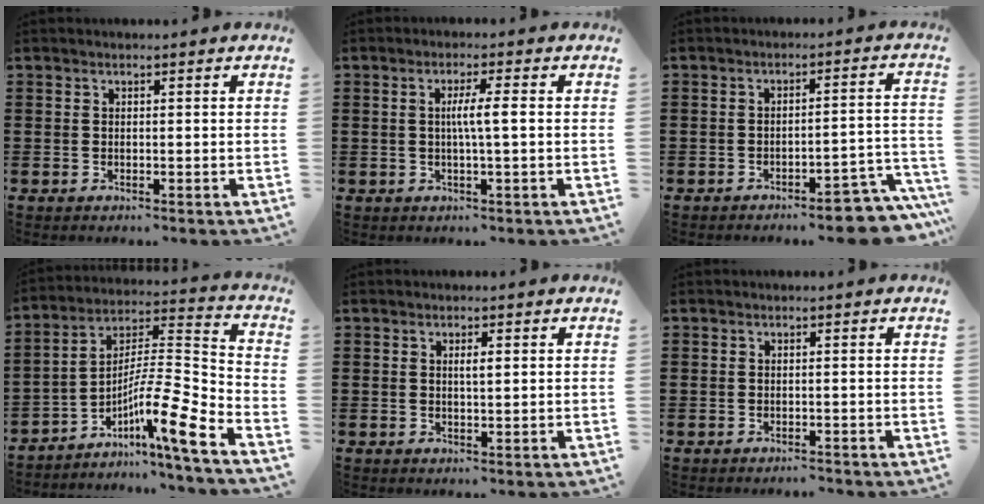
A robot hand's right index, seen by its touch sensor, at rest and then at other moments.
{"total": 3.6, "force": [0.0, 0.0, 3.6], "torque": [-0.066, -0.004, -0.004]}
{"total": 6.3, "force": [-5.3, 0.6, 3.4], "torque": [-0.050, 0.000, -0.095]}
{"total": 11.1, "force": [-6.3, 0.9, 9.0], "torque": [-0.164, -0.017, -0.127]}
{"total": 1.7, "force": [0.4, 0.4, 1.6], "torque": [-0.030, 0.003, 0.005]}
{"total": 0.7, "force": [-0.7, 0.2, 0.0], "torque": [-0.002, 0.001, -0.016]}